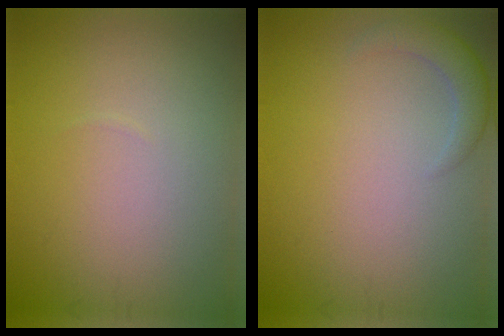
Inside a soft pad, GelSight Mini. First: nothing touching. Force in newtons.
{"total": 2.2, "press": 2.2, "slide": 0.2}